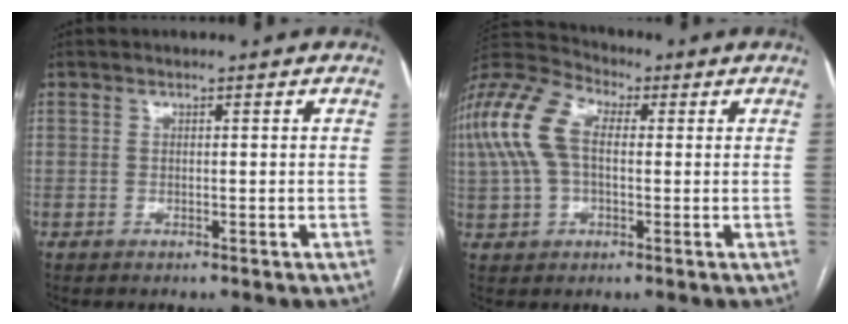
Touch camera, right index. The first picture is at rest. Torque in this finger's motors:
{"motor_torque": [1.96, 0.20, 1.00, 0.14]}